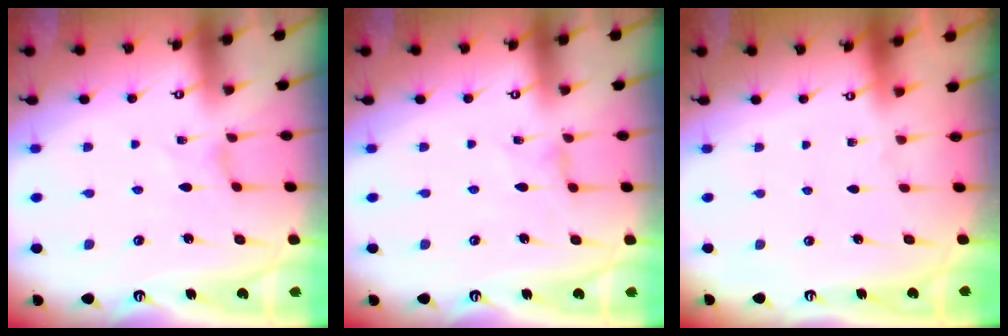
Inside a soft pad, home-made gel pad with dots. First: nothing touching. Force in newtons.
{"total": 0.0}
{"total": 0.0}